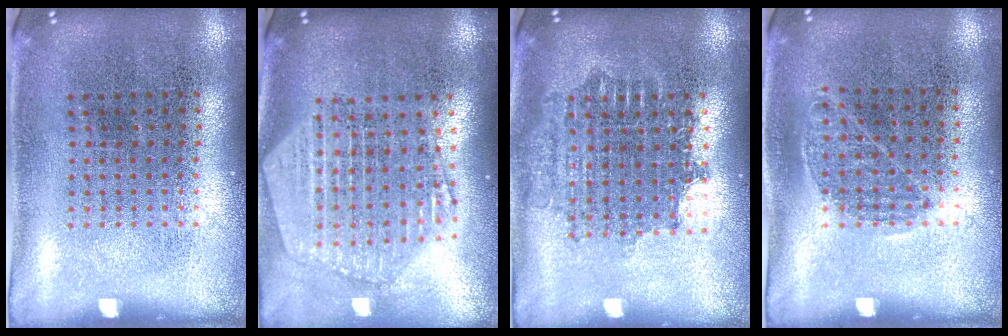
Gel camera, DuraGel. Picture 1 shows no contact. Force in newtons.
{"total": 2.5, "press": 2.1, "slide": 1.3}
{"total": 1.7, "press": 1.4, "slide": 1.0}
{"total": 0.9, "press": 0.7, "slide": 0.6}